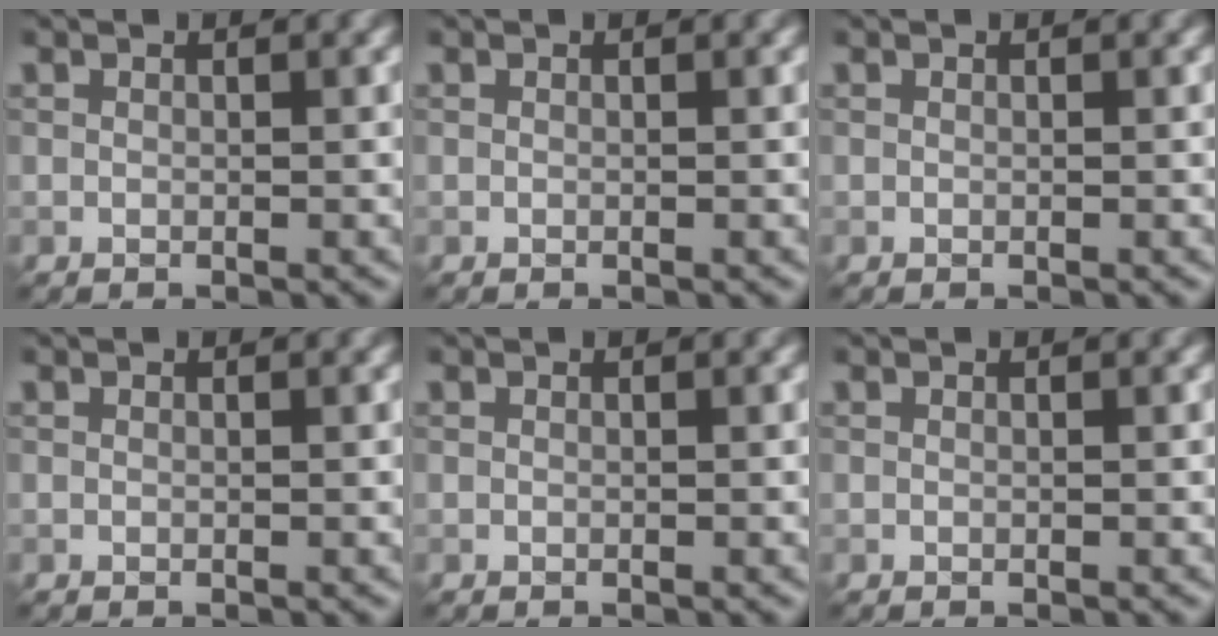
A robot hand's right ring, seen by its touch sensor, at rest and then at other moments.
{"total": 0.0}
{"total": 0.0}
{"total": 0.0}
{"total": 0.0}
{"total": 0.0}